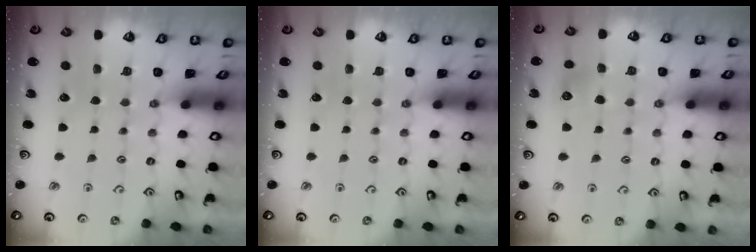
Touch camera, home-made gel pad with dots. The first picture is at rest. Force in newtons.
{"total": 0.0}
{"total": 7.0, "press": 6.9, "slide": 1.0}